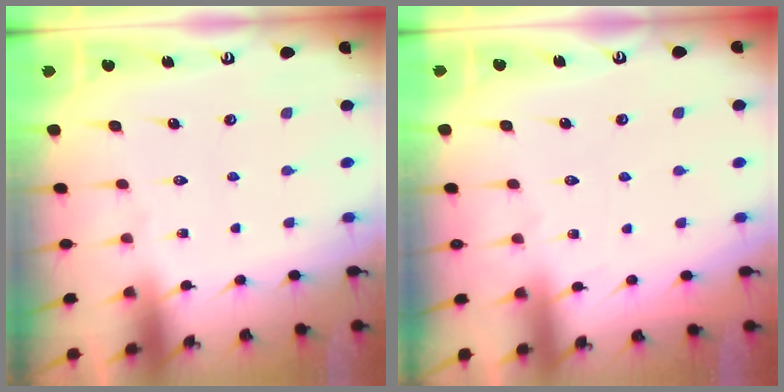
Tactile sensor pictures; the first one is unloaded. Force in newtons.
{"total": 3.1, "press": 3.1, "slide": 0.4}